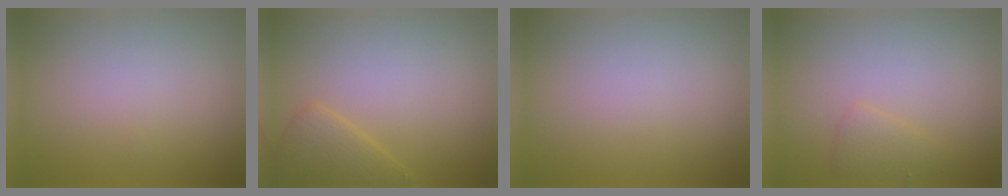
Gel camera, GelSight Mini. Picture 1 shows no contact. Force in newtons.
{"total": 2.8, "press": 2.8, "slide": 0.2}
{"total": 0.0}
{"total": 1.6, "press": 1.6, "slide": 0.1}